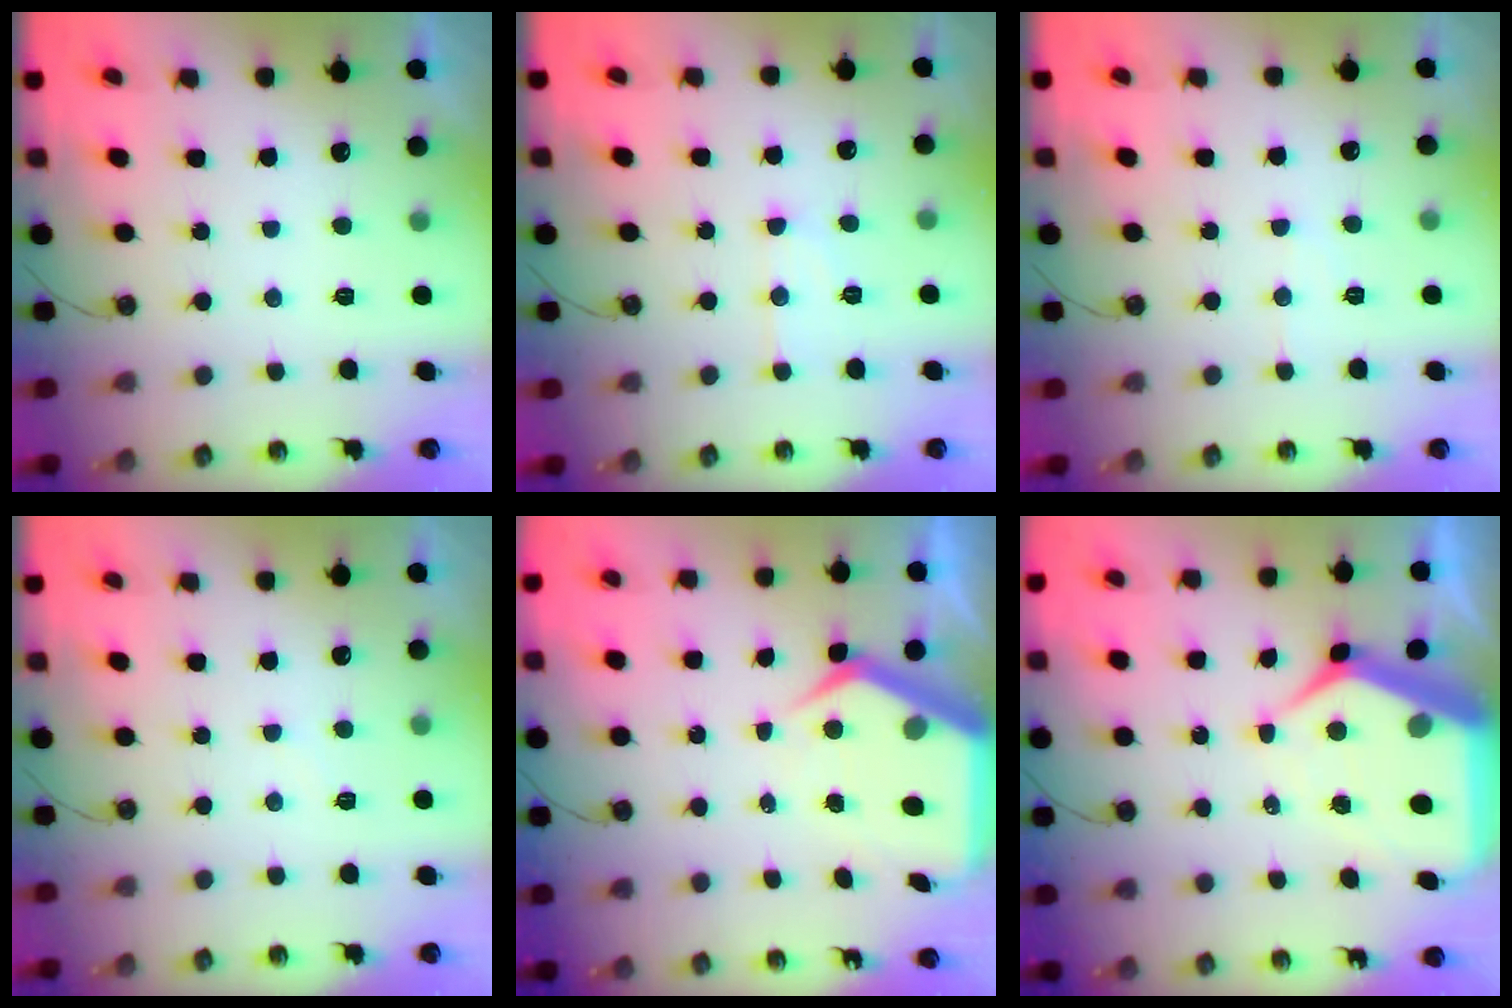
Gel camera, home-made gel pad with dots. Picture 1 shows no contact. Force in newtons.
{"total": 7.5, "press": 7.5, "slide": 0.6}
{"total": 5.2, "press": 5.2, "slide": 0.8}
{"total": 4.6, "press": 4.6, "slide": 0.6}
{"total": 9.3, "press": 9.2, "slide": 0.9}
{"total": 13.8, "press": 13.8, "slide": 1.2}